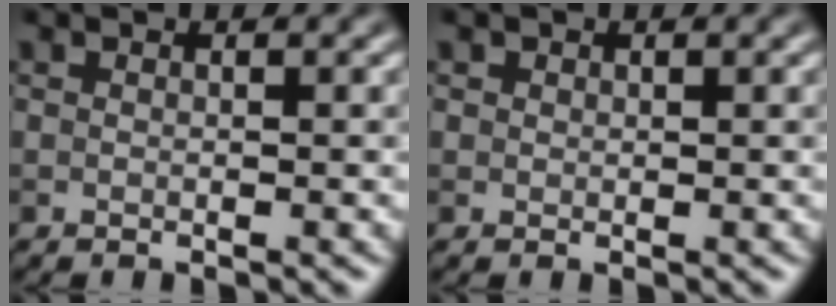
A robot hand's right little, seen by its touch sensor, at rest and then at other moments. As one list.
[{"total": 0.8, "force": [0.3, 0.7, 0.1], "torque": [0.003, -0.004, 0.003]}]